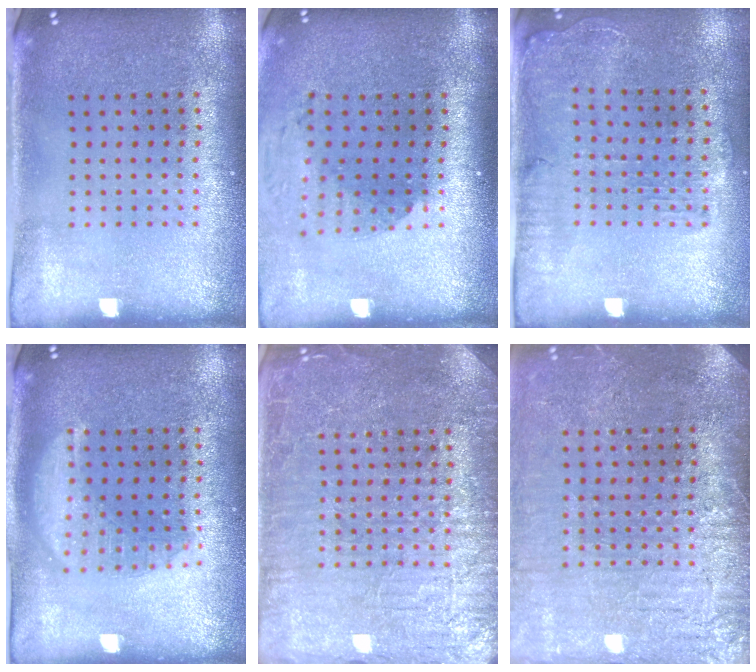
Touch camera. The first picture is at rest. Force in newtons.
{"total": 1.8, "press": 1.4, "slide": 1.1}
{"total": 1.6, "press": 1.5, "slide": 0.5}
{"total": 1.8, "press": 1.8, "slide": 0.2}
{"total": 4.7, "press": 4.6, "slide": 0.7}
{"total": 3.8, "press": 3.3, "slide": 1.9}